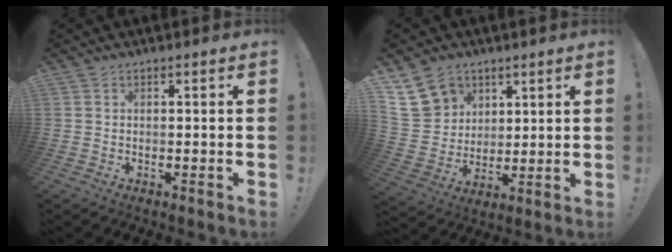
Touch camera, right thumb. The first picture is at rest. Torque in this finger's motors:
{"motor_torque": [1.91, 1.97, 1.03, -0.33, 0.13]}